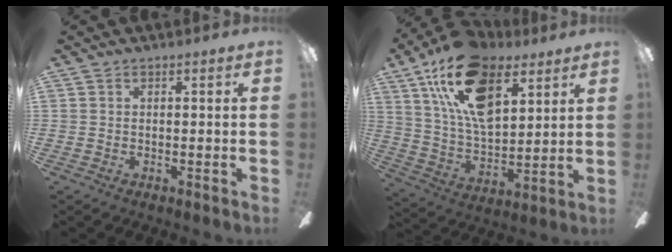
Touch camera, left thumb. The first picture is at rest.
{"total": 21.0, "force": [10.9, 11.0, 14.1], "torque": [-0.265, -0.027, 0.192]}